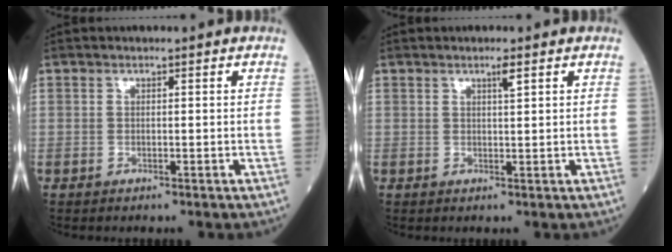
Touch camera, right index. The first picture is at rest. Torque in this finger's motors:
{"motor_torque": [-0.01, 0.06, -0.01, 0.04]}